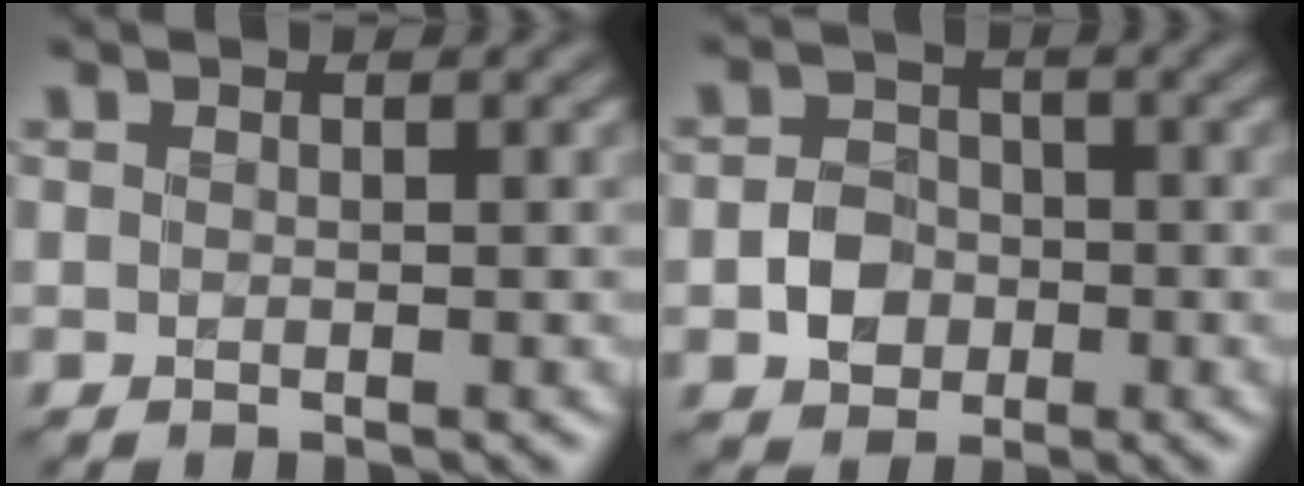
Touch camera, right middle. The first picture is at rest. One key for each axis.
{"total": 2.8, "fx": -0.8, "fy": 2.5, "fz": 1.2, "tx": -0.016, "ty": 0.004, "tz": -0.019}